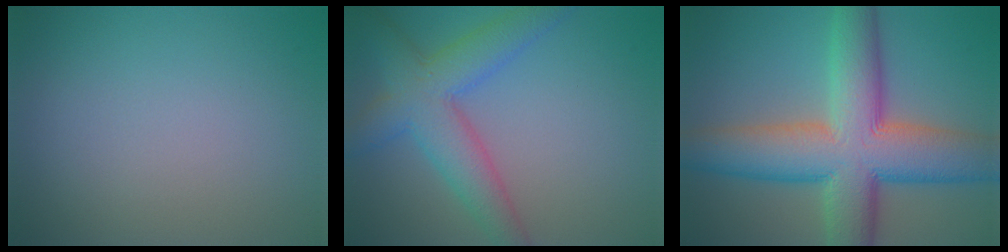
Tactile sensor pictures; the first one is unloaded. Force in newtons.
{"total": 6.2, "press": 6.2, "slide": 0.2}
{"total": 12.8, "press": 12.8, "slide": 0.5}